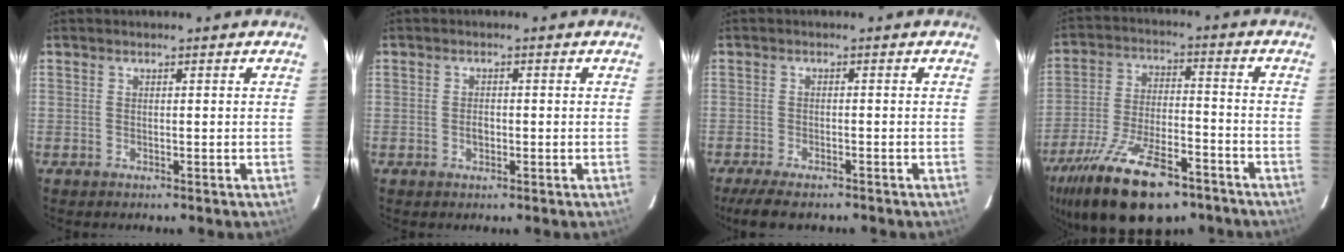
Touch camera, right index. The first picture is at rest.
{"total": 1.7, "force": [-0.5, 1.2, 1.0], "torque": [-0.020, 0.003, -0.009]}
{"total": 6.8, "force": [-5.5, 1.8, 3.6], "torque": [-0.090, -0.025, -0.095]}
{"total": 21.0, "force": [-14.3, 8.3, 13.0], "torque": [-0.259, -0.032, -0.232]}